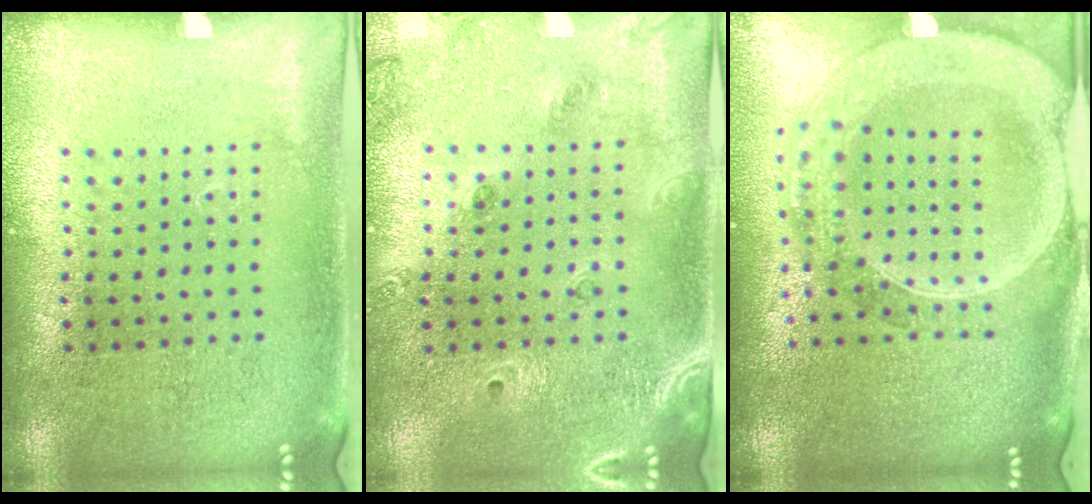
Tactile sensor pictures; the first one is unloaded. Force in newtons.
{"total": 1.4, "press": 1.3, "slide": 0.6}
{"total": 2.8, "press": 2.4, "slide": 1.4}